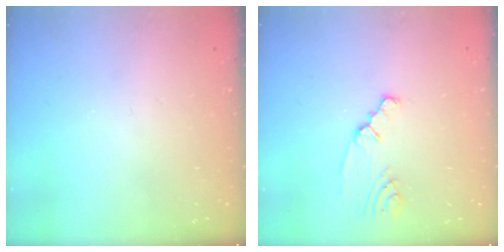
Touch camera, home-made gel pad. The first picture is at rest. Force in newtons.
{"total": 2.0, "press": 2.0, "slide": 0.3}